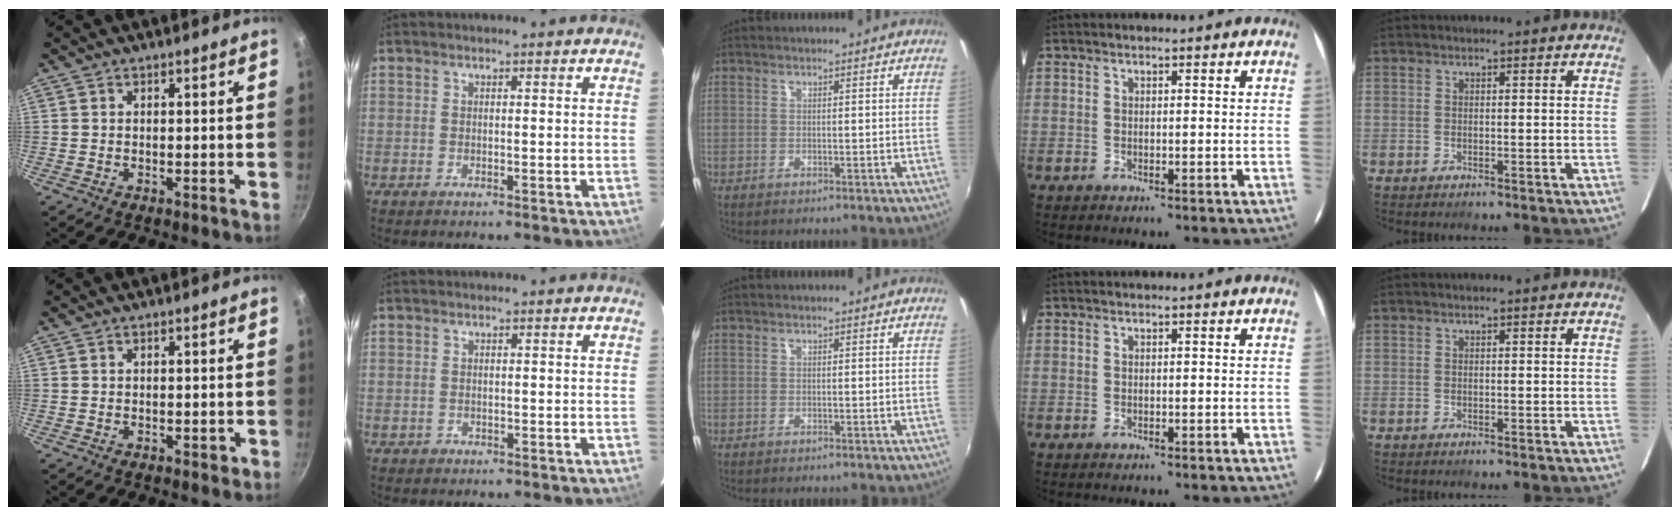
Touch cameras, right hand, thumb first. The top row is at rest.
{"thumb": {"total": 1.0, "force": [-0.3, 0.7, 0.6], "torque": [-0.003, 0.004, -0.003]}, "index": {"total": 1.0, "force": [-0.5, 0.9, 0.0], "torque": [0.003, 0.003, -0.002]}}